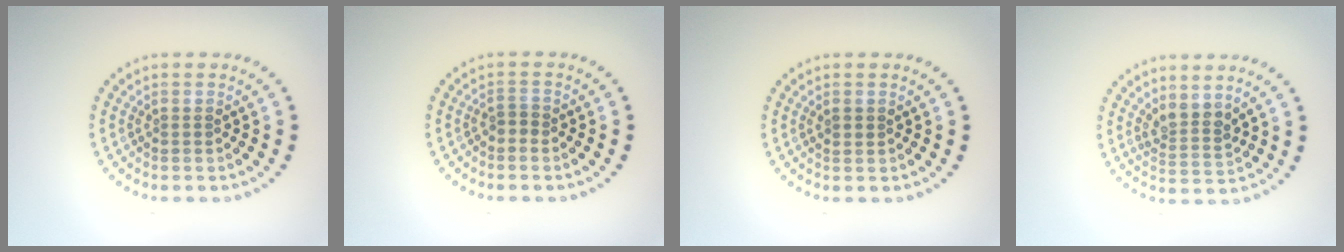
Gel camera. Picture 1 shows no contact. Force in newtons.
{"total": 0.9, "press": 0.7, "slide": 0.6}
{"total": 0.9, "press": 0.8, "slide": 0.3}
{"total": 2.5, "press": 1.9, "slide": 1.6}